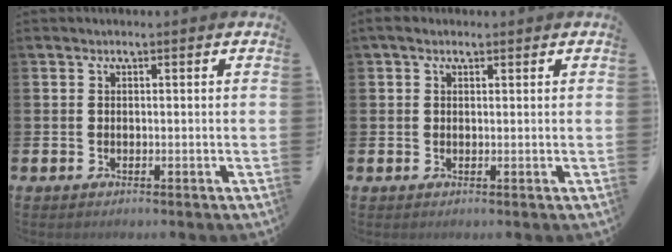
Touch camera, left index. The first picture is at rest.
{"total": 1.6, "force": [1.1, 0.9, 0.8], "torque": [-0.010, 0.006, 0.018]}